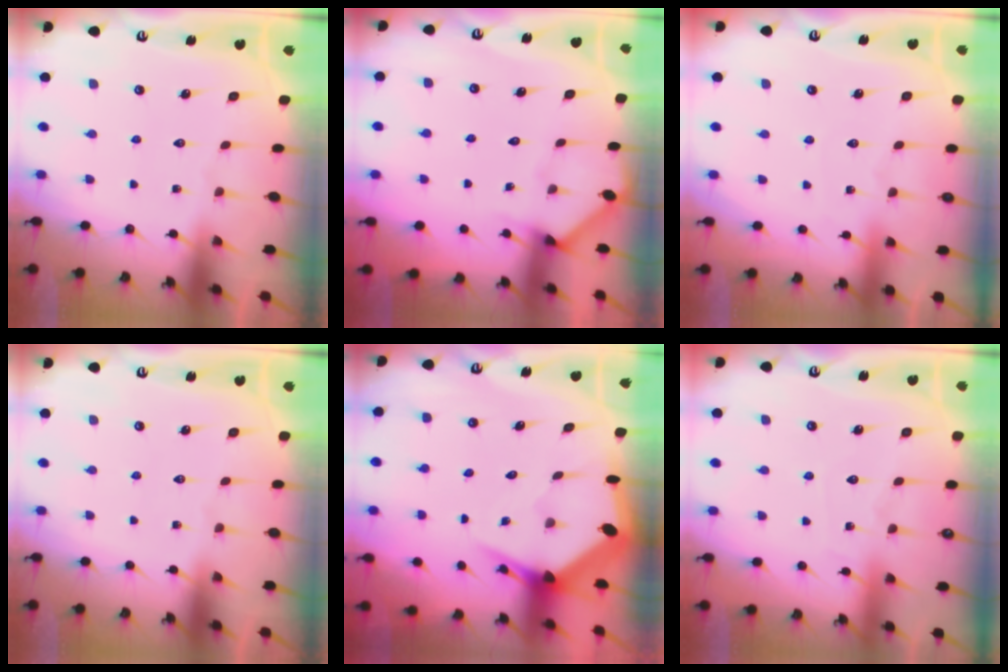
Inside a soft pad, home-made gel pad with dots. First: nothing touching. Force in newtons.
{"total": 2.5, "press": 2.5, "slide": 0.1}
{"total": 2.9, "press": 2.9, "slide": 0.3}
{"total": 0.0}
{"total": 4.9, "press": 4.9, "slide": 0.5}
{"total": 5.3, "press": 5.3, "slide": 0.6}